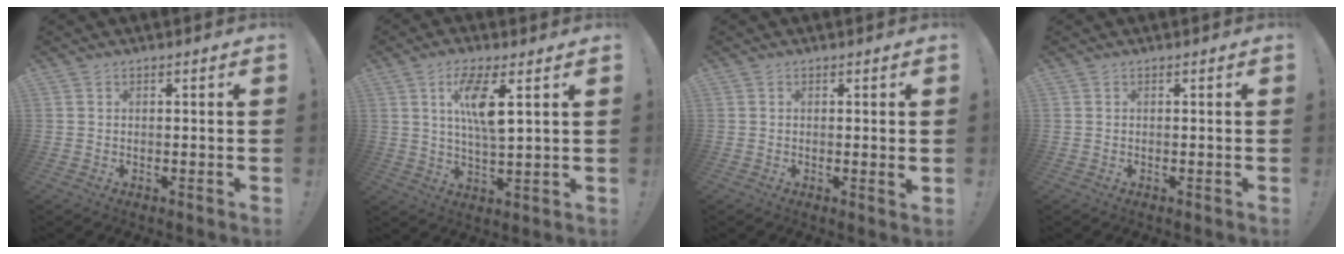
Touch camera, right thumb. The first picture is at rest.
{"total": 10.0, "force": [3.8, 2.9, 8.8], "torque": [-0.157, -0.007, 0.063]}
{"total": 1.8, "force": [0.5, -0.2, 1.7], "torque": [-0.021, -0.006, 0.006]}
{"total": 0.0}